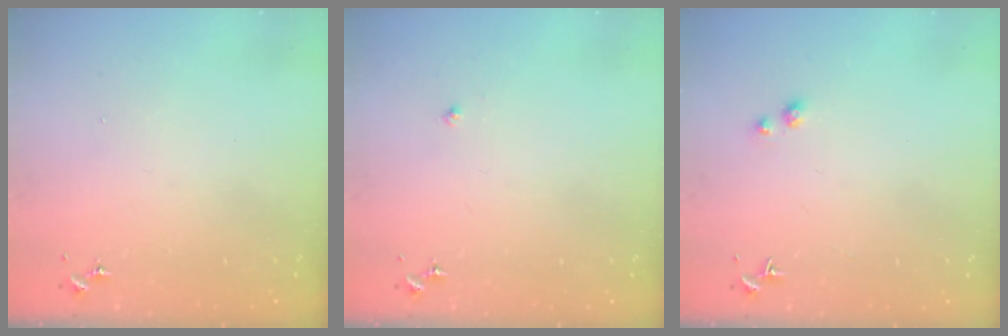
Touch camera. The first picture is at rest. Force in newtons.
{"total": 1.8, "press": 1.8, "slide": 0.1}
{"total": 3.0, "press": 3.0, "slide": 0.1}